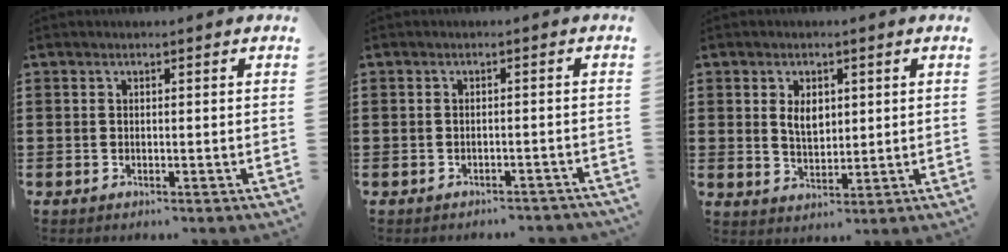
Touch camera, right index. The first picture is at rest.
{"total": 1.4, "force": [-1.4, 0.1, 0.3], "torque": [-0.010, -0.001, -0.028]}
{"total": 3.9, "force": [1.2, 2.6, 2.7], "torque": [-0.052, 0.009, 0.018]}